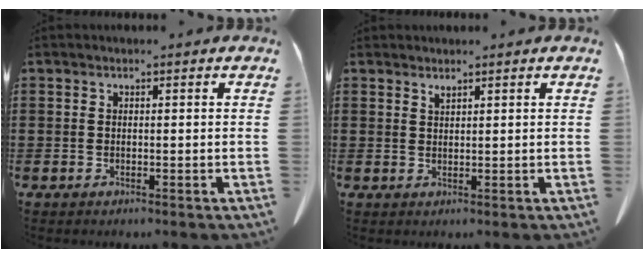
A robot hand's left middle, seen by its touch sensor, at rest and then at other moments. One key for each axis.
{"total": 1.1, "fx": 1.0, "fy": 0.0, "fz": 0.3, "tx": -0.009, "ty": -0.002, "tz": 0.020}